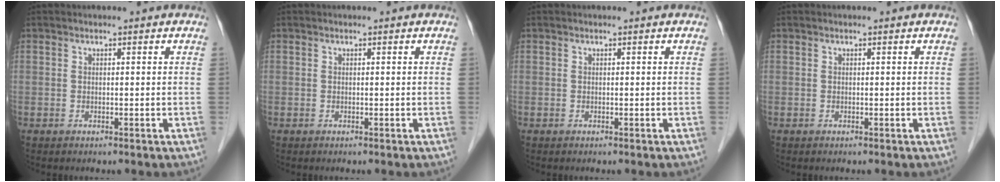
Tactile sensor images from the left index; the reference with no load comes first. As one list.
[{"total": 0.0}, {"total": 0.0}, {"total": 0.0}]